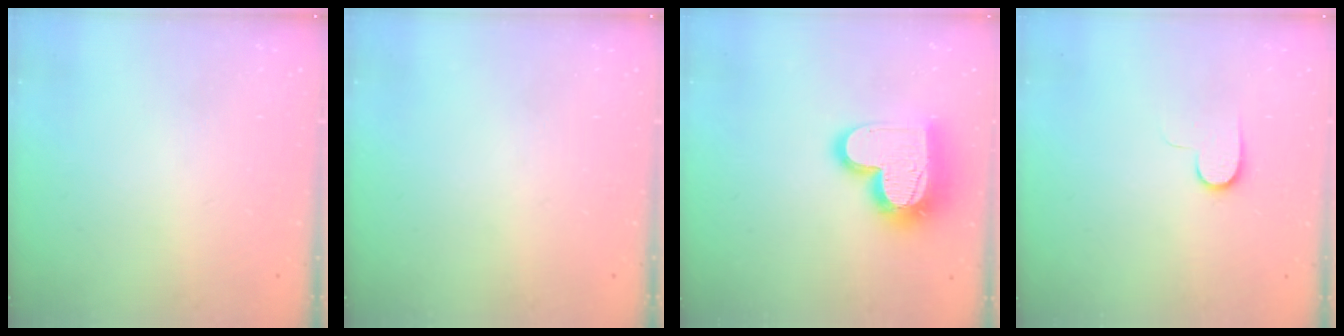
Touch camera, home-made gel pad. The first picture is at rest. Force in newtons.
{"total": 0.0}
{"total": 17.4, "press": 17.3, "slide": 1.5}
{"total": 6.1, "press": 6.1, "slide": 0.8}